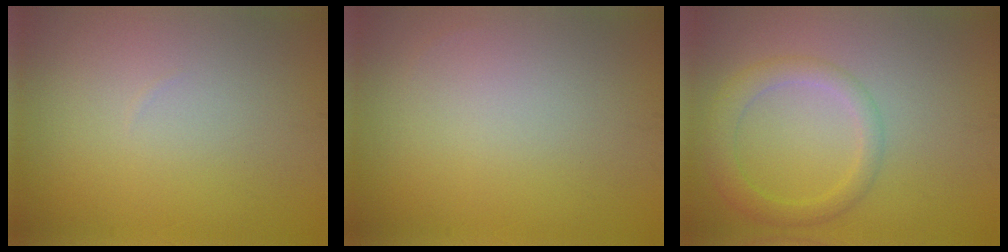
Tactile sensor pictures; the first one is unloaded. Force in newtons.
{"total": 0.0}
{"total": 3.0, "press": 3.0, "slide": 0.2}